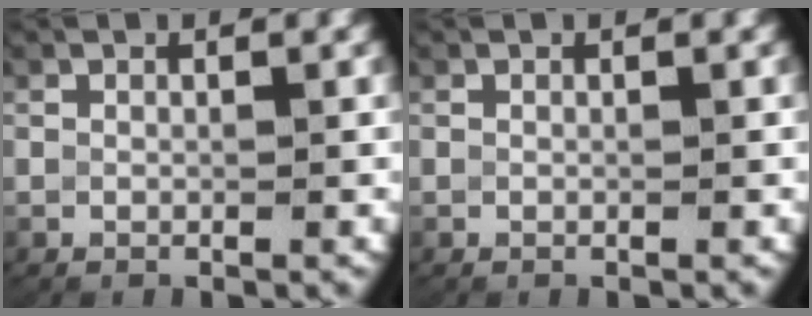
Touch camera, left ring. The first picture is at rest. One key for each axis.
{"total": 0.0}